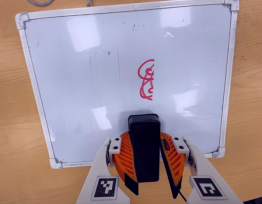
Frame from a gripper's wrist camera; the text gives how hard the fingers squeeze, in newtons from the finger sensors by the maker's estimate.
{"total": 10.5, "left": 10.2, "right": 10.7}